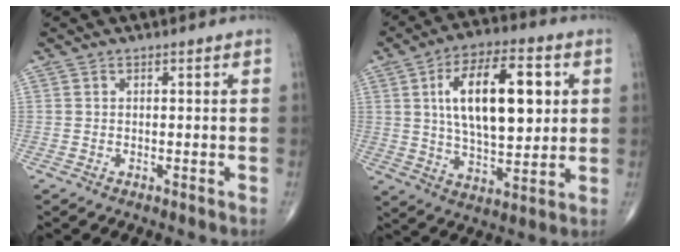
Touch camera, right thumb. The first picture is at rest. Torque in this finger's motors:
{"motor_torque": [-0.23, 0.93, 1.14, 0.51, 0.28]}